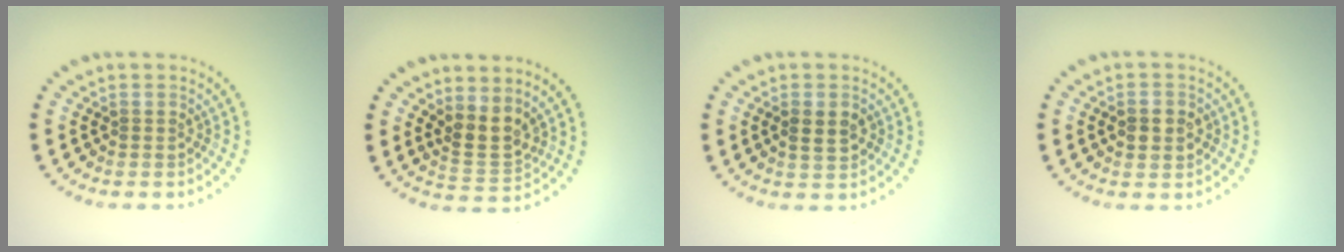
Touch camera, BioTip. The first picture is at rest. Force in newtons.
{"total": 2.8, "press": 2.4, "slide": 1.4}
{"total": 1.5, "press": 1.5, "slide": 0.1}
{"total": 2.1, "press": 2.1, "slide": 0.3}